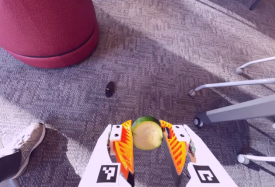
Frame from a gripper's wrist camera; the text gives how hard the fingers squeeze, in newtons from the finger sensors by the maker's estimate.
{"total": 9.5, "left": 9.4, "right": 9.5}